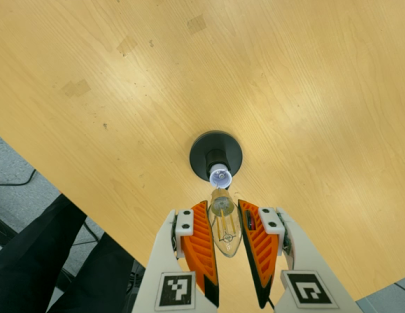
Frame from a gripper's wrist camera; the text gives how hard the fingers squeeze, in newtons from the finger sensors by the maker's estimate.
{"total": 15.6, "left": 17.0, "right": 14.2}